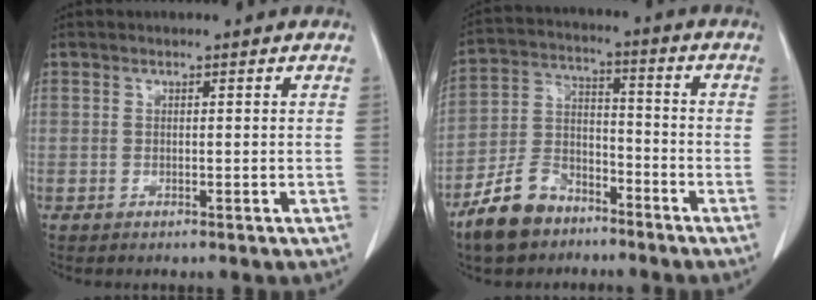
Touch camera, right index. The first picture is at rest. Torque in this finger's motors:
{"motor_torque": [-0.25, -0.30, -0.42, -0.21]}